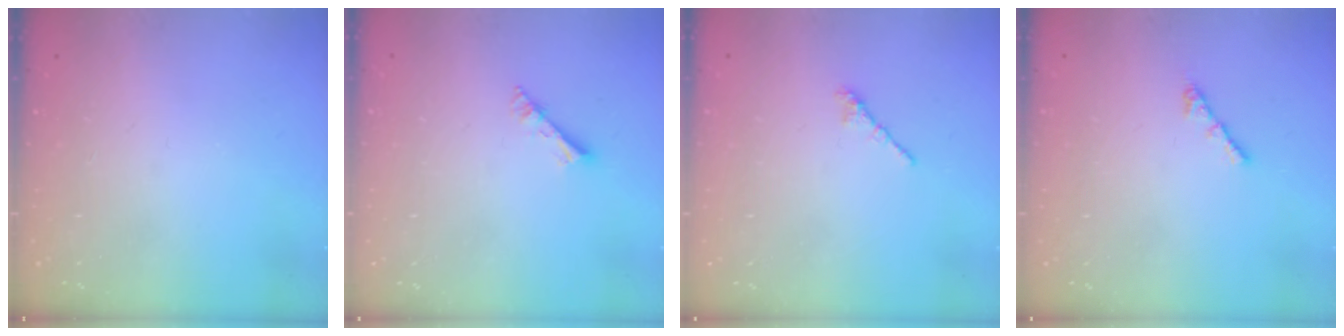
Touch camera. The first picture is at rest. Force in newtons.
{"total": 3.0, "press": 3.0, "slide": 0.3}
{"total": 2.4, "press": 2.3, "slide": 0.7}
{"total": 3.1, "press": 3.0, "slide": 0.7}